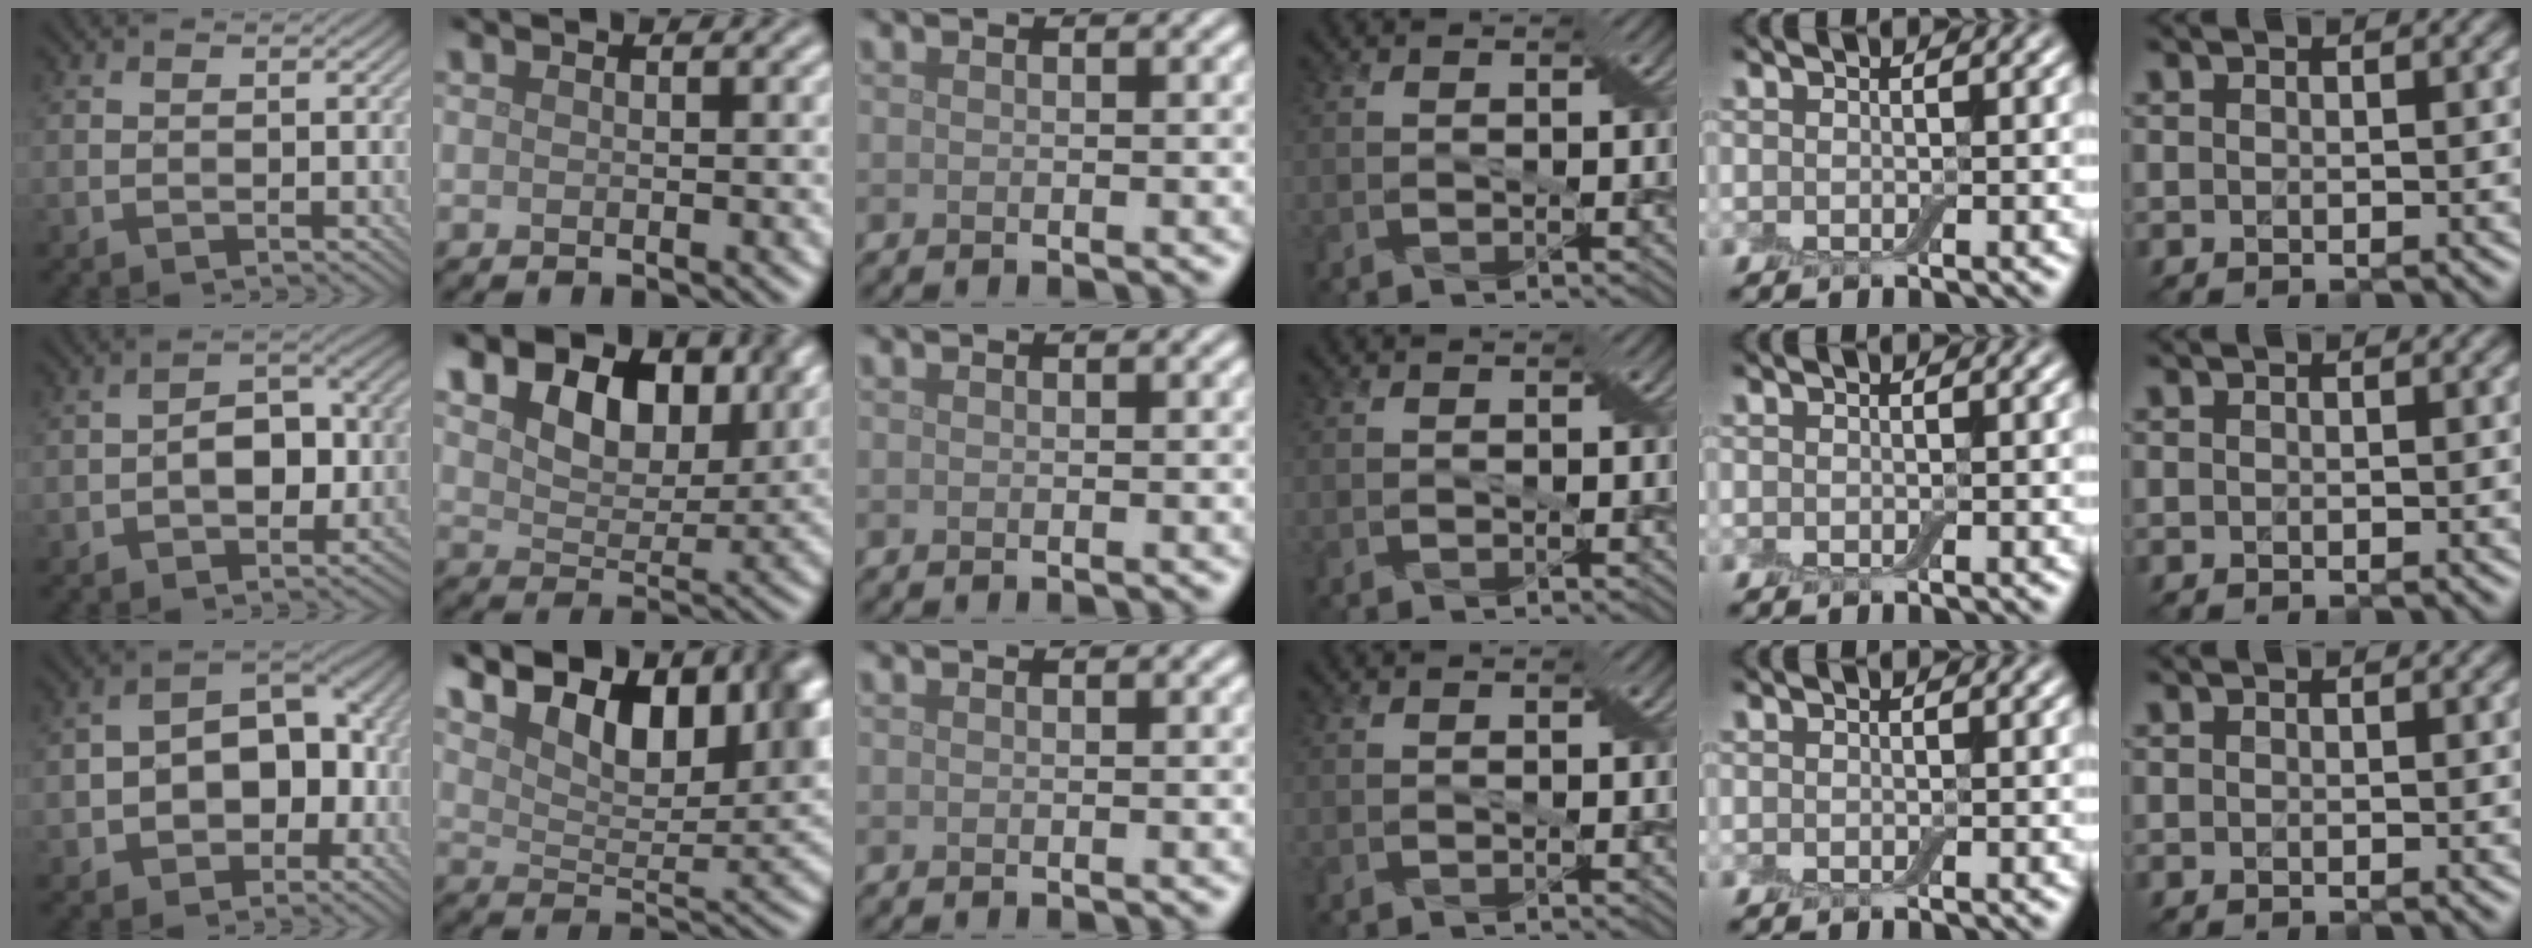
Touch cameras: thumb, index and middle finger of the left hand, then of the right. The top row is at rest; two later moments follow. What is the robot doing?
{"motion": "insert", "object": "backpack"}